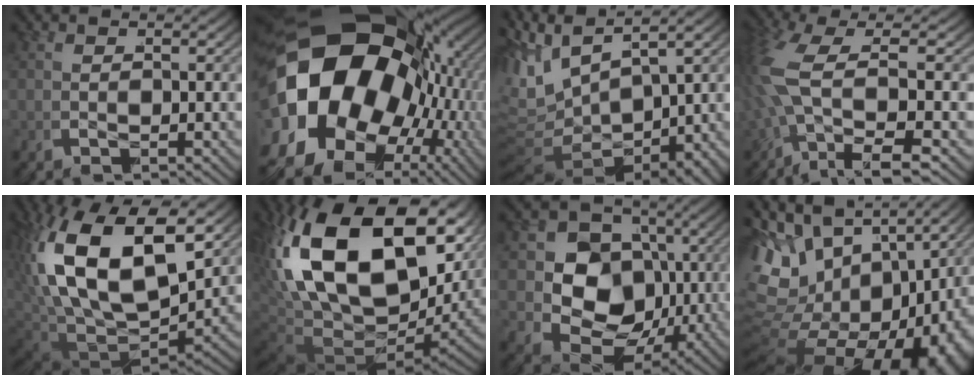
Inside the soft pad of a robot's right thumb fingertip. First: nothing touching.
{"total": 31.2, "force": [-0.9, 21.9, 22.2], "torque": [-0.381, -0.048, -0.007]}
{"total": 11.0, "force": [0.0, 7.5, 8.1], "torque": [-0.177, -0.022, 0.004]}
{"total": 6.8, "force": [-0.7, 3.2, 6.0], "torque": [-0.171, -0.015, 0.001]}
{"total": 14.6, "force": [1.3, 8.7, 11.6], "torque": [-0.263, -0.028, 0.035]}
{"total": 23.0, "force": [0.5, 13.6, 18.5], "torque": [-0.358, -0.040, 0.030]}
{"total": 17.9, "force": [0.9, 13.9, 11.1], "torque": [-0.232, -0.032, 0.014]}
{"total": 18.5, "force": [-3.2, 13.0, 12.9], "torque": [-0.261, -0.044, -0.036]}